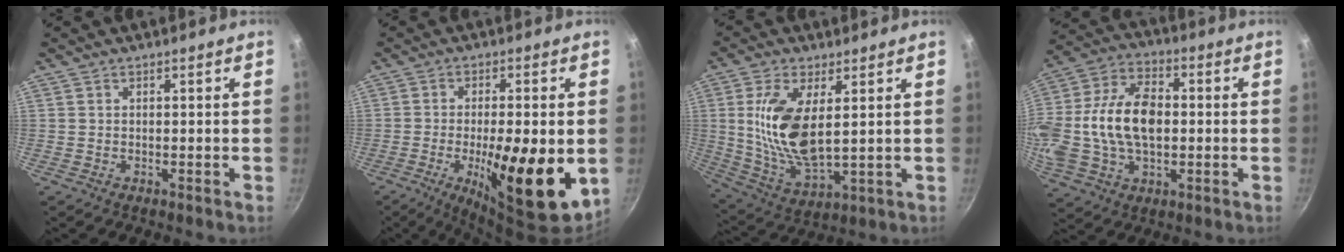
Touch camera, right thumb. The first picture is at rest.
{"total": 19.8, "force": [-4.2, 6.2, 18.4], "torque": [-0.246, -0.024, -0.043]}
{"total": 14.6, "force": [2.7, 6.5, 12.8], "torque": [-0.253, -0.022, 0.064]}
{"total": 22.4, "force": [-0.5, 13.9, 17.5], "torque": [-0.385, 0.019, -0.001]}